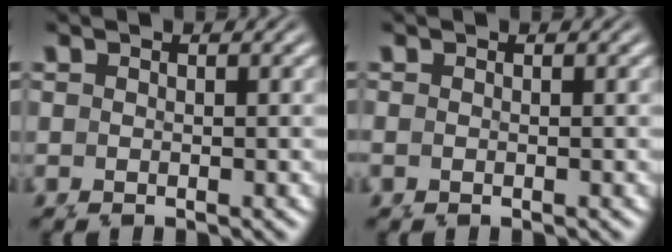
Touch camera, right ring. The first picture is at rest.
{"total": 0.0}